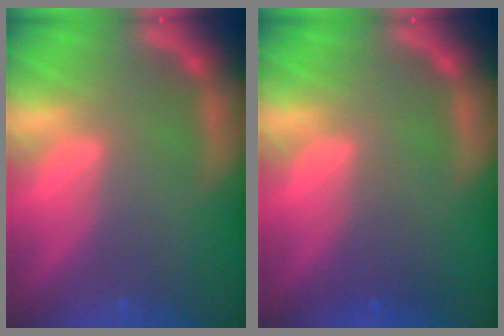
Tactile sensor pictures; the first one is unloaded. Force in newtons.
{"total": 1.5}